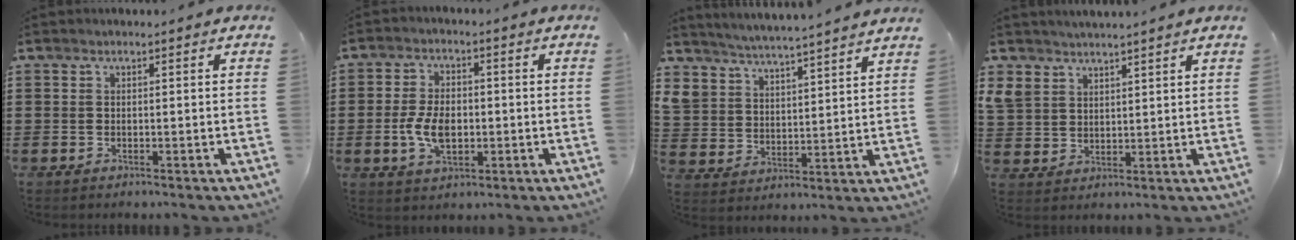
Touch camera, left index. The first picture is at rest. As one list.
[{"total": 6.6, "force": [-0.9, 3.8, 5.3], "torque": [-0.107, -0.001, -0.020]}, {"total": 5.0, "force": [5.0, 0.0, -0.3], "torque": [-0.021, -0.039, 0.084]}, {"total": 3.8, "force": [3.4, 1.7, -0.2], "torque": [-0.015, -0.009, 0.063]}]